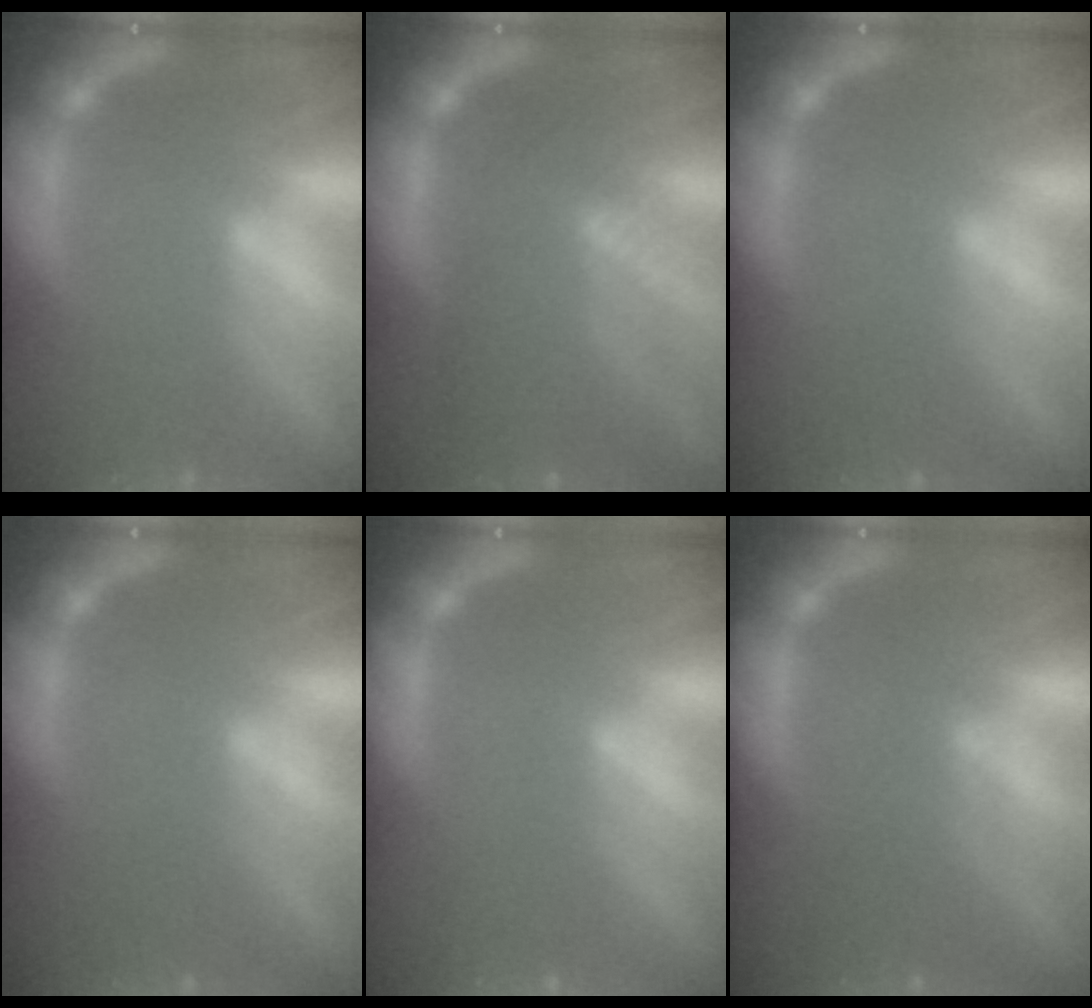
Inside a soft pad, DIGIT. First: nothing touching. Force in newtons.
{"total": 7.5}
{"total": 1.4}
{"total": 1.4}
{"total": 0.0}
{"total": 3.0}